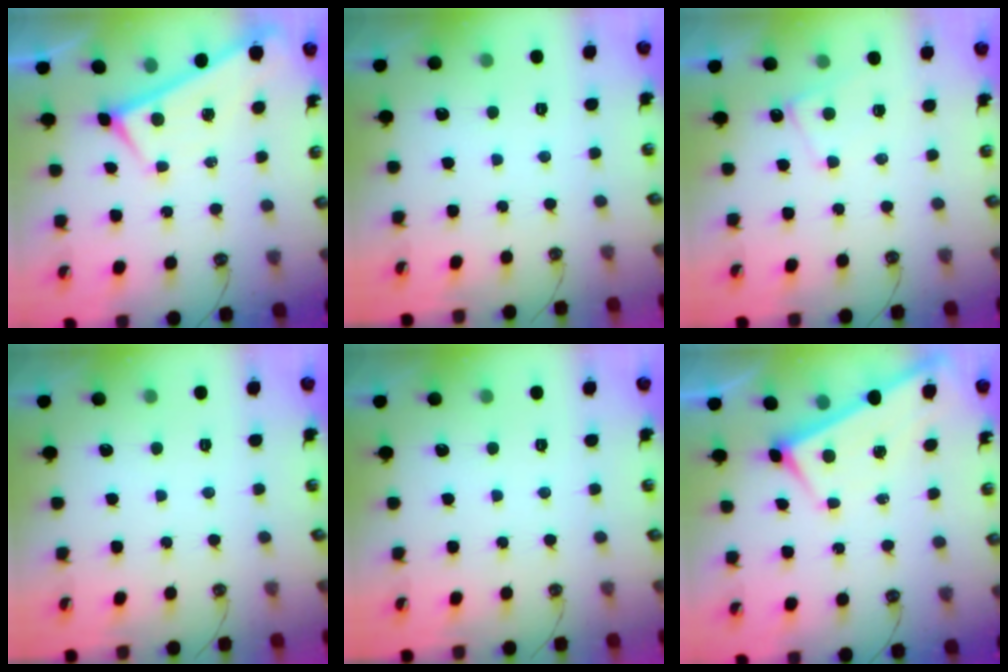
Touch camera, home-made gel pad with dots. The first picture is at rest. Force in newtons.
{"total": 0.0}
{"total": 1.5, "press": 1.4, "slide": 0.4}
{"total": 0.0}
{"total": 0.0}
{"total": 2.8, "press": 2.8, "slide": 0.3}